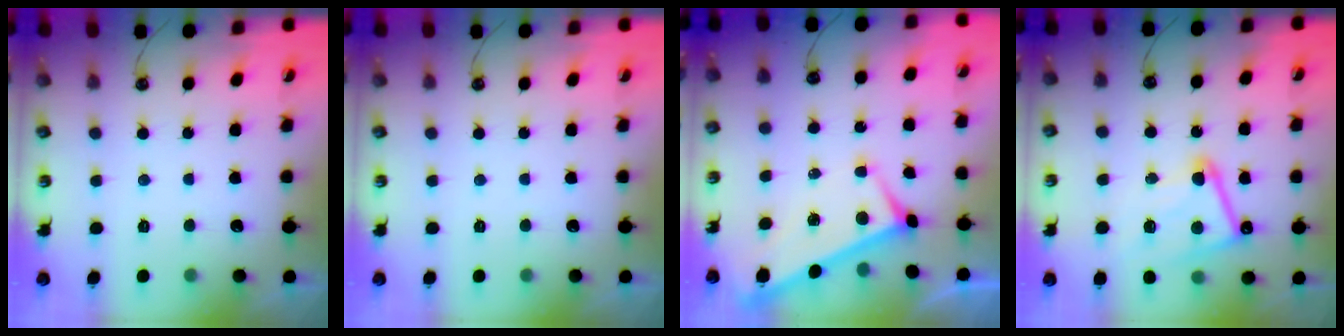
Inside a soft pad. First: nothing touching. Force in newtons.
{"total": 0.0}
{"total": 2.4, "press": 2.3, "slide": 0.6}
{"total": 11.6, "press": 11.5, "slide": 0.8}